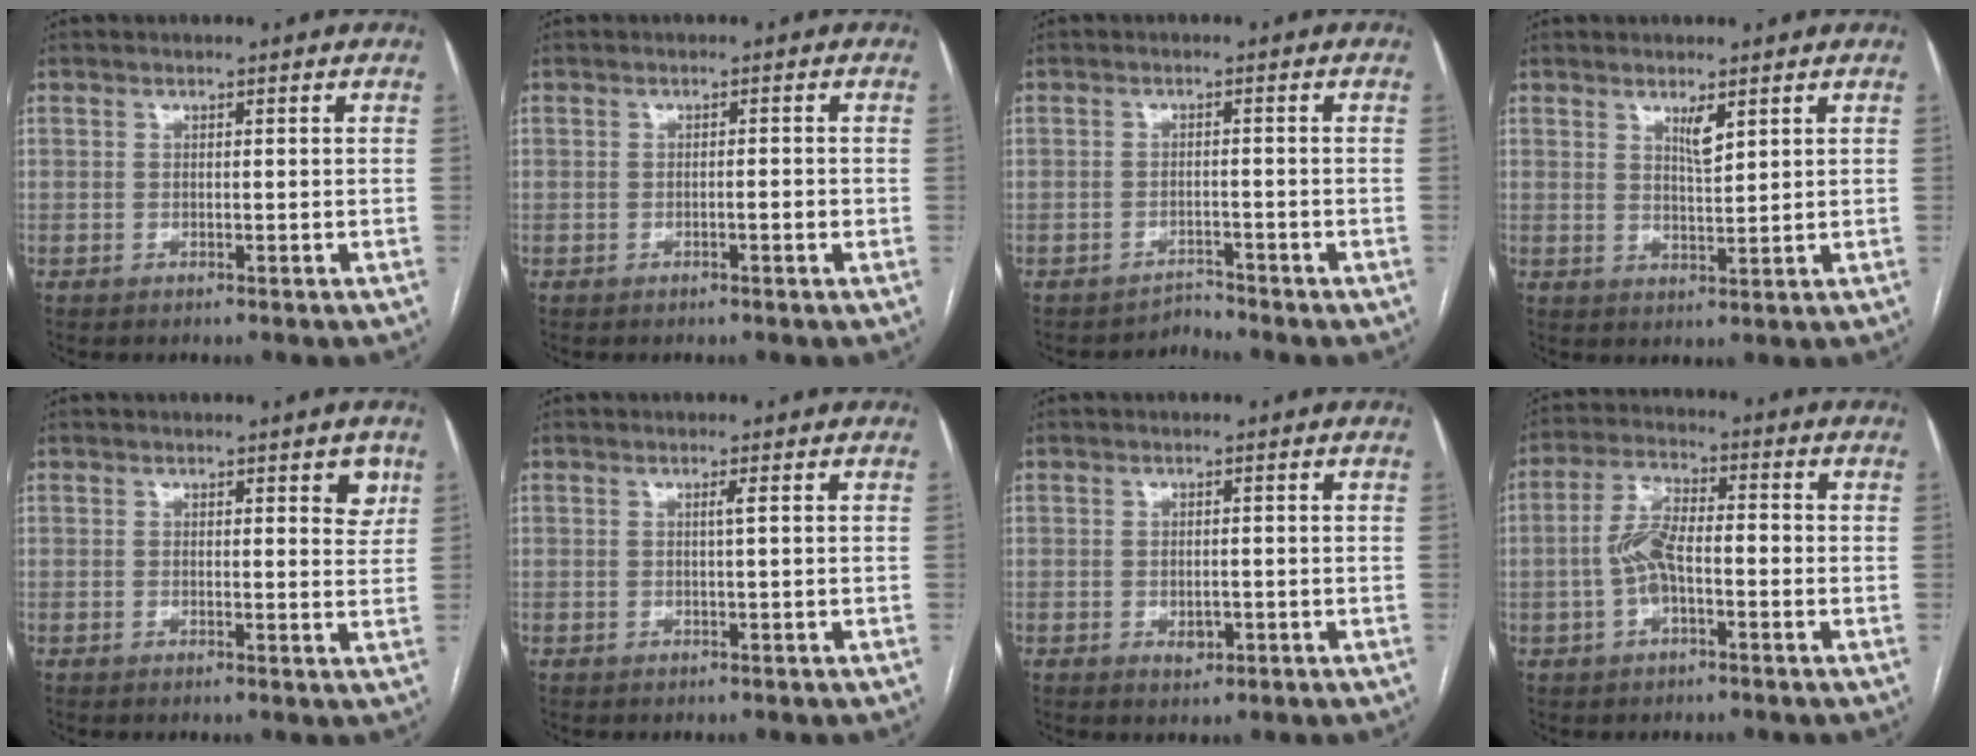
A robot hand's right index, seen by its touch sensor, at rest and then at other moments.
{"total": 1.1, "force": [-0.4, 0.2, 1.0], "torque": [-0.016, 0.002, -0.007]}
{"total": 2.1, "force": [-1.8, -0.1, -1.0], "torque": [0.021, -0.006, -0.026]}
{"total": 3.0, "force": [1.8, 0.5, 2.3], "torque": [-0.044, -0.006, 0.035]}
{"total": 3.3, "force": [1.7, 1.1, 2.6], "torque": [-0.023, -0.005, 0.016]}
{"total": 0.7, "force": [0.2, -0.3, 0.7], "torque": [-0.015, -0.002, 0.006]}
{"total": 2.0, "force": [-0.6, 1.3, 1.4], "torque": [-0.021, 0.000, -0.002]}
{"total": 6.9, "force": [-1.4, 2.9, 6.2], "torque": [-0.135, 0.021, -0.028]}